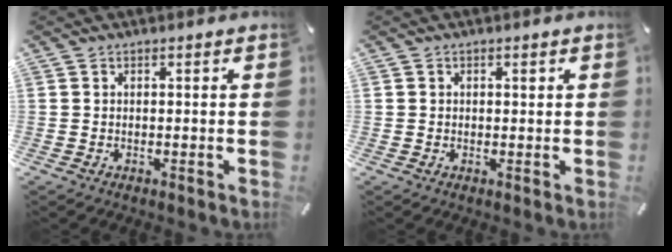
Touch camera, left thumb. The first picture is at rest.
{"total": 0.8, "force": [0.2, 0.7, 0.2], "torque": [-0.004, 0.005, 0.003]}